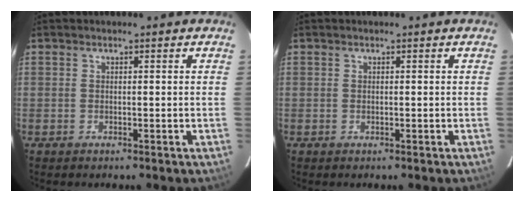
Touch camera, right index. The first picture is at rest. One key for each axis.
{"total": 0.0}